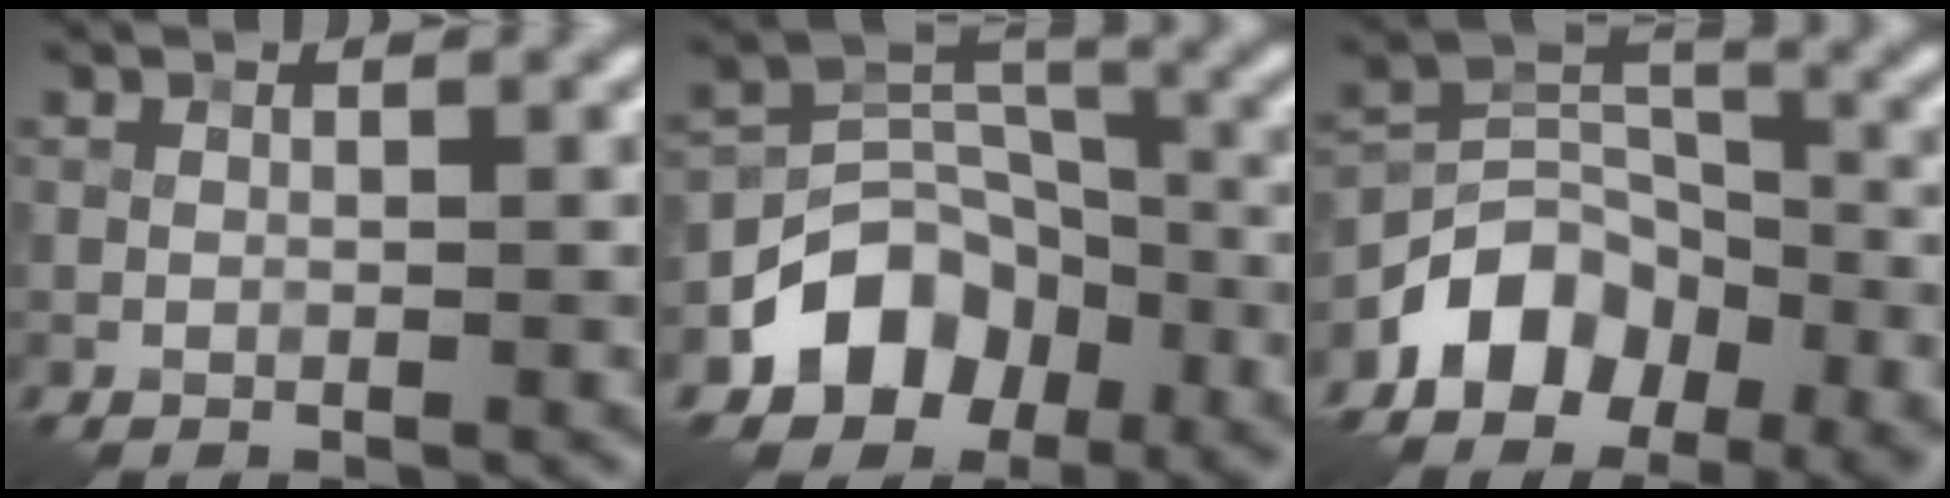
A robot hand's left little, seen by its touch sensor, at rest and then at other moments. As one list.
[{"total": 8.5, "force": [-4.7, 6.3, 3.4], "torque": [-0.032, -0.006, -0.087]}, {"total": 7.5, "force": [-5.0, 4.3, 3.7], "torque": [-0.051, -0.001, -0.099]}]